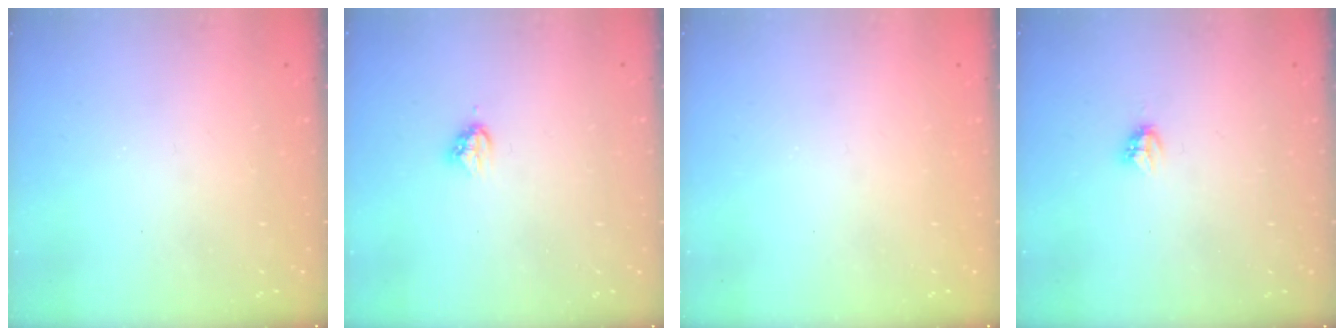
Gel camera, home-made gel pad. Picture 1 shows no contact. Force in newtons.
{"total": 4.0, "press": 4.0, "slide": 0.4}
{"total": 0.0}
{"total": 2.8, "press": 2.7, "slide": 0.4}